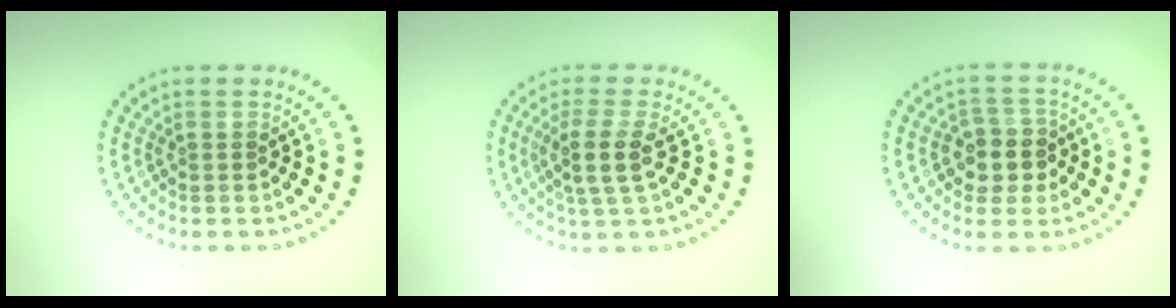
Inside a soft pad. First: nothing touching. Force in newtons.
{"total": 3.0, "press": 2.5, "slide": 1.6}
{"total": 3.0, "press": 2.8, "slide": 1.2}